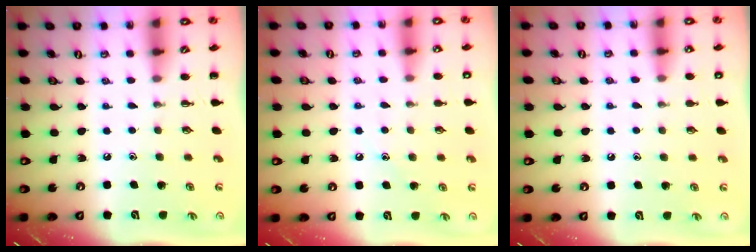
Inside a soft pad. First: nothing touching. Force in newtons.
{"total": 7.9, "press": 7.8, "slide": 1.7}
{"total": 7.6, "press": 7.1, "slide": 2.7}